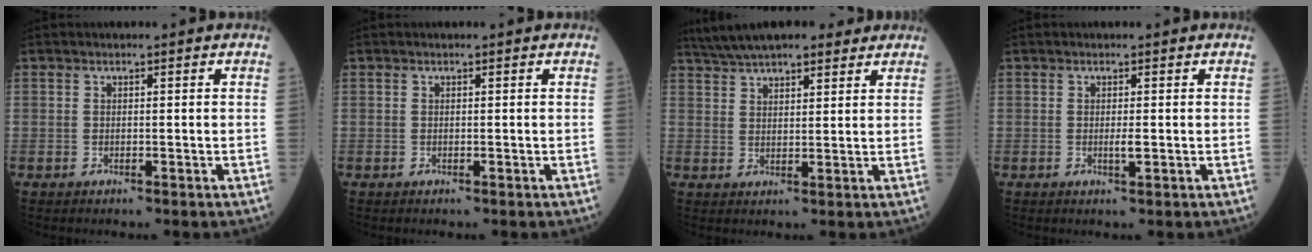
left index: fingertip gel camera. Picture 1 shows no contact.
{"total": 0.0}
{"total": 13.3, "force": [11.1, 3.5, 6.4], "torque": [-0.110, 0.044, 0.173]}
{"total": 1.2, "force": [0.1, 0.2, 1.1], "torque": [-0.023, -0.002, 0.001]}